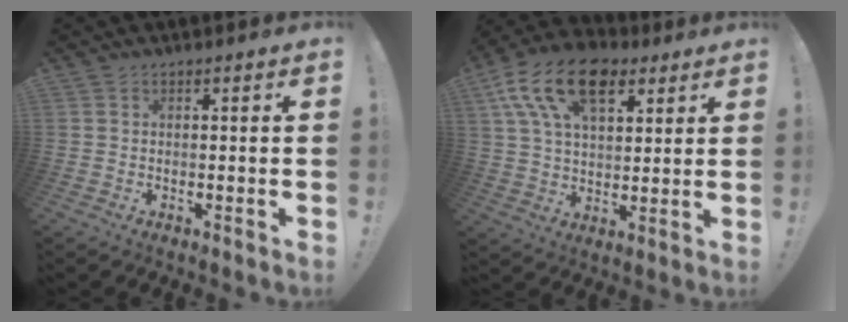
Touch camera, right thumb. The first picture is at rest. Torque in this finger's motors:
{"motor_torque": [0.96, 1.19, 1.24, 0.75, 0.19]}